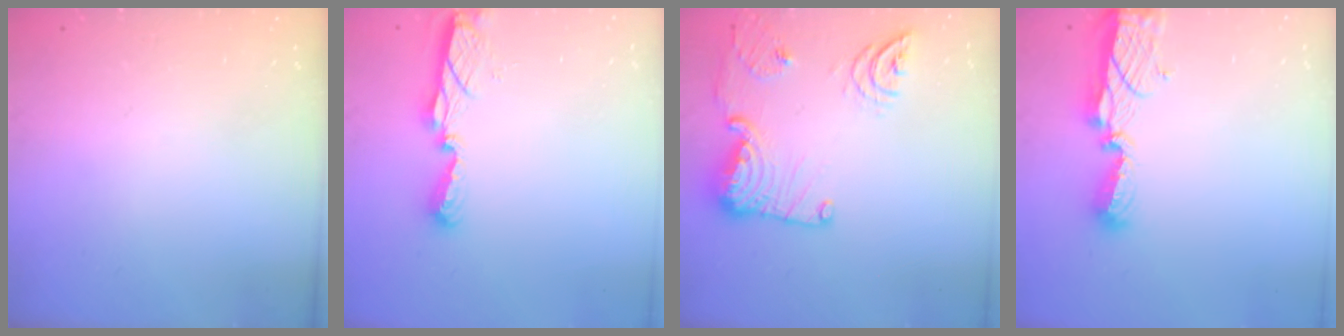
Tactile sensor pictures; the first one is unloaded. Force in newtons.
{"total": 7.8, "press": 7.7, "slide": 0.3}
{"total": 20.1, "press": 19.4, "slide": 5.4}
{"total": 8.7, "press": 8.6, "slide": 0.8}